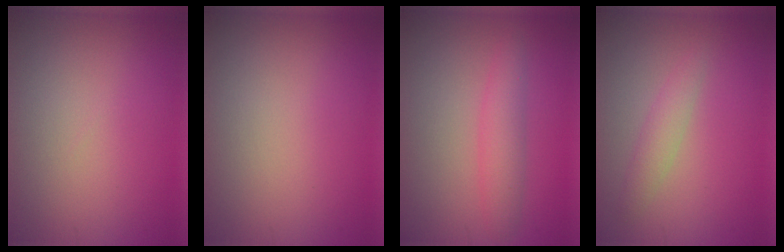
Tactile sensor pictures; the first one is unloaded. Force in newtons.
{"total": 0.0}
{"total": 2.5, "press": 2.5, "slide": 0.1}
{"total": 1.7, "press": 1.7, "slide": 0.1}